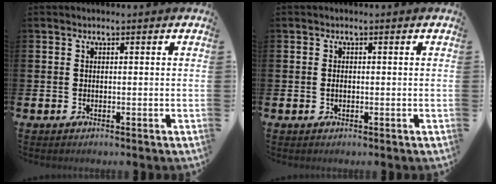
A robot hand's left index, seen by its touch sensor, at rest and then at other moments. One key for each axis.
{"total": 0.7, "fx": -0.1, "fy": 0.5, "fz": 0.5, "tx": -0.010, "ty": 0.004, "tz": -0.004}